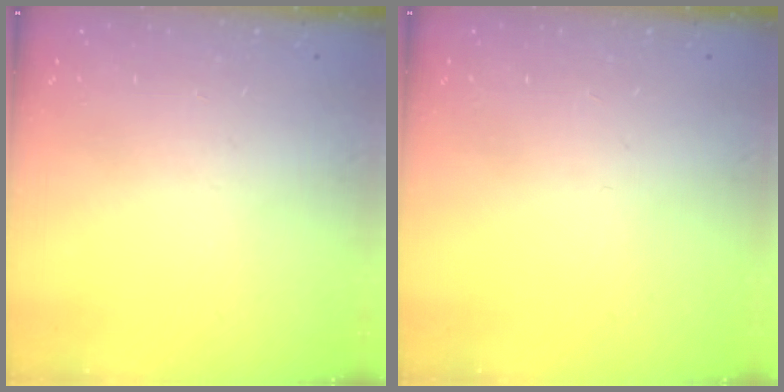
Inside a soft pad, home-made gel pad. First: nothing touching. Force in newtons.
{"total": 0.0}